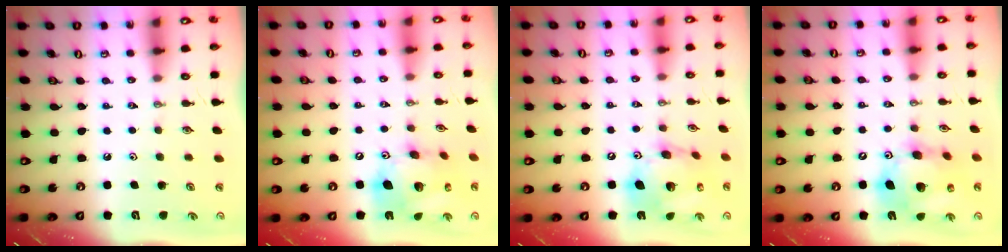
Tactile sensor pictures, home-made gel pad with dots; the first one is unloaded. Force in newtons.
{"total": 18.0, "press": 17.7, "slide": 3.2}
{"total": 17.9, "press": 17.7, "slide": 2.1}
{"total": 15.9, "press": 15.7, "slide": 2.4}